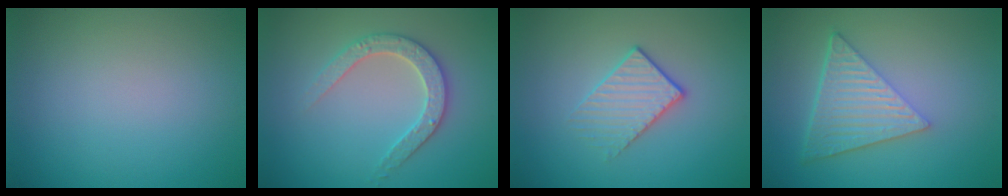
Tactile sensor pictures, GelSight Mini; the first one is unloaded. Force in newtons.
{"total": 2.9, "press": 2.9, "slide": 0.5}
{"total": 2.2, "press": 1.9, "slide": 1.2}
{"total": 6.4, "press": 4.5, "slide": 4.5}